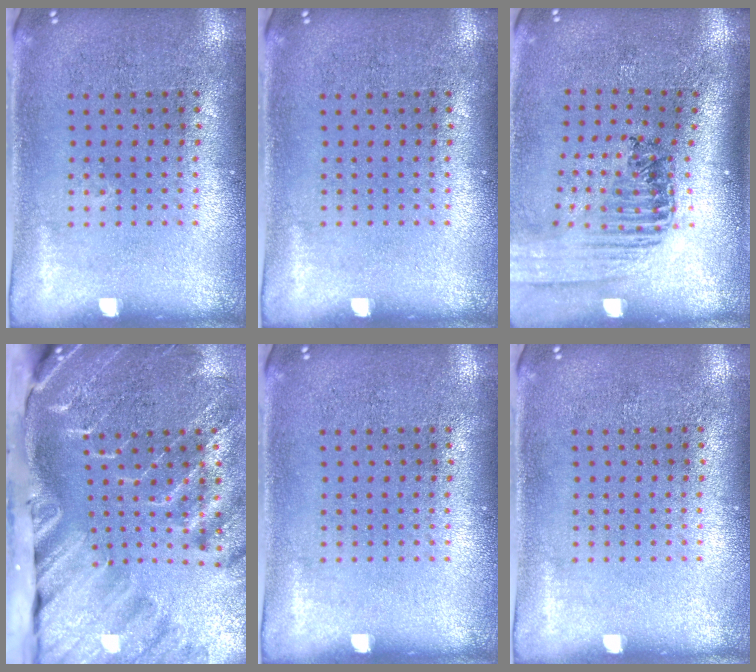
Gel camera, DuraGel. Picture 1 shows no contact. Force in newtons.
{"total": 0.0}
{"total": 1.5, "press": 1.5, "slide": 0.2}
{"total": 4.5, "press": 3.2, "slide": 3.2}
{"total": 0.0}
{"total": 0.0}